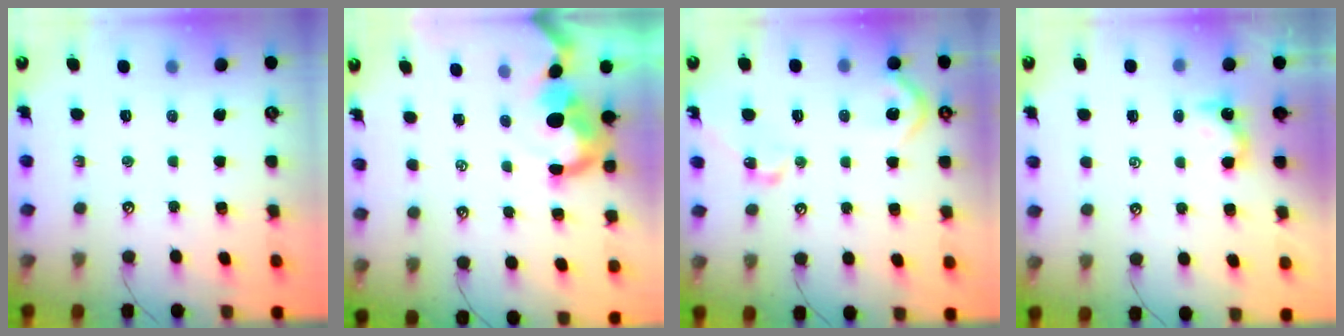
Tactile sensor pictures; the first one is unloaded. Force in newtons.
{"total": 3.5, "press": 3.3, "slide": 1.1}
{"total": 8.2, "press": 8.2, "slide": 0.6}
{"total": 0.8, "press": 0.7, "slide": 0.4}